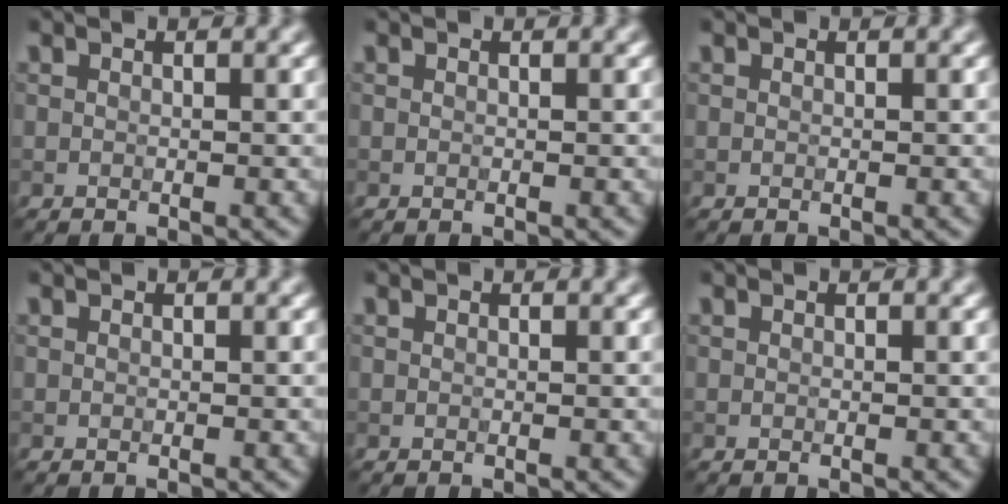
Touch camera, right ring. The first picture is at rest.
{"total": 0.0}
{"total": 0.0}
{"total": 0.0}
{"total": 0.0}
{"total": 0.0}